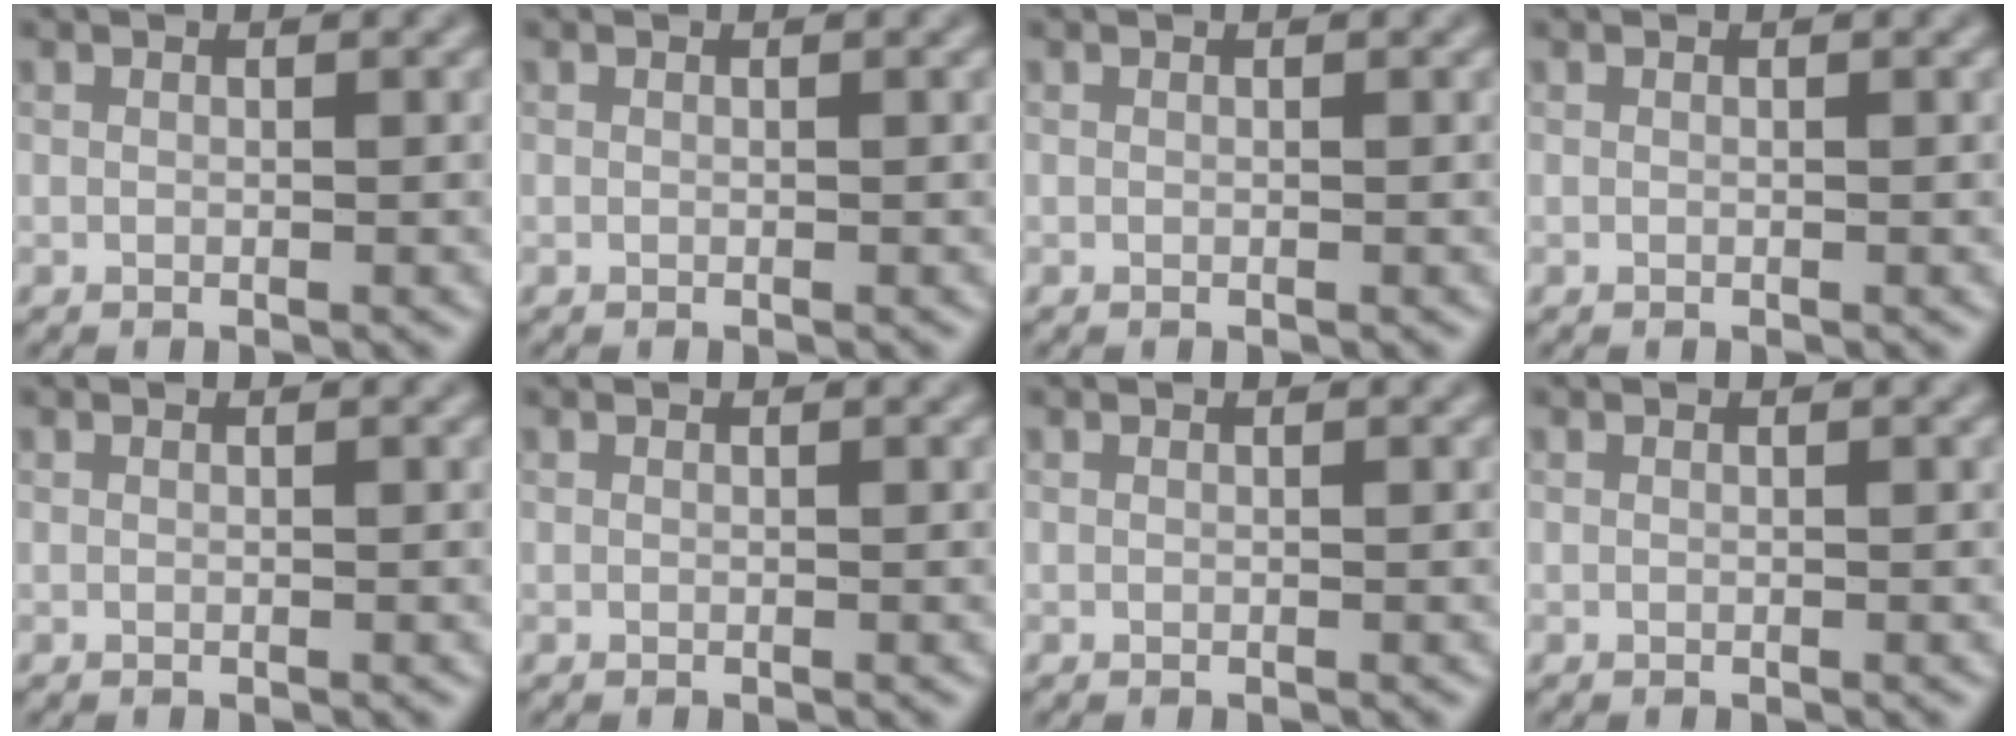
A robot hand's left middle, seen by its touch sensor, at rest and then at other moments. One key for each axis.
{"total": 0.0}
{"total": 0.0}
{"total": 0.0}
{"total": 0.0}
{"total": 0.0}
{"total": 0.0}
{"total": 0.0}